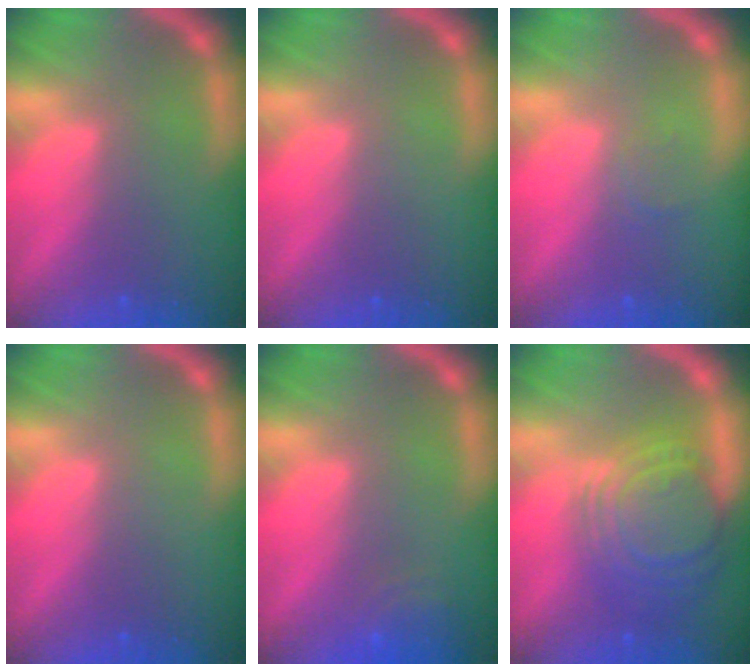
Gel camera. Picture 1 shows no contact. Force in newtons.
{"total": 0.0}
{"total": 1.0}
{"total": 0.0}
{"total": 3.0}
{"total": 10.0}